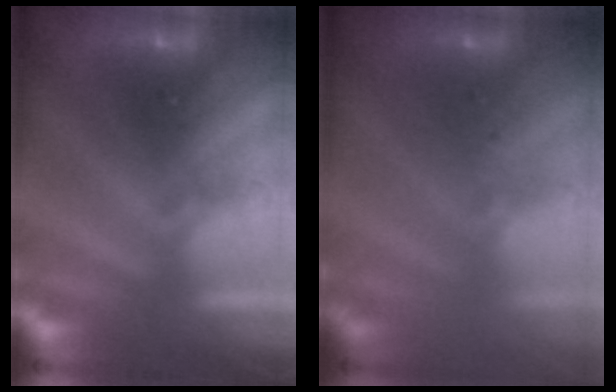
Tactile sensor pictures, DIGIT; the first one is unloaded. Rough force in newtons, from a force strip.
{"total": 2.9}